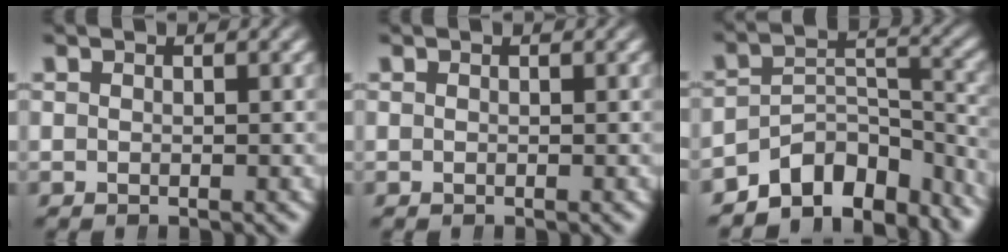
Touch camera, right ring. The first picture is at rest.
{"total": 0.0}
{"total": 11.7, "force": [-8.2, 6.2, 5.6], "torque": [-0.084, -0.039, -0.118]}